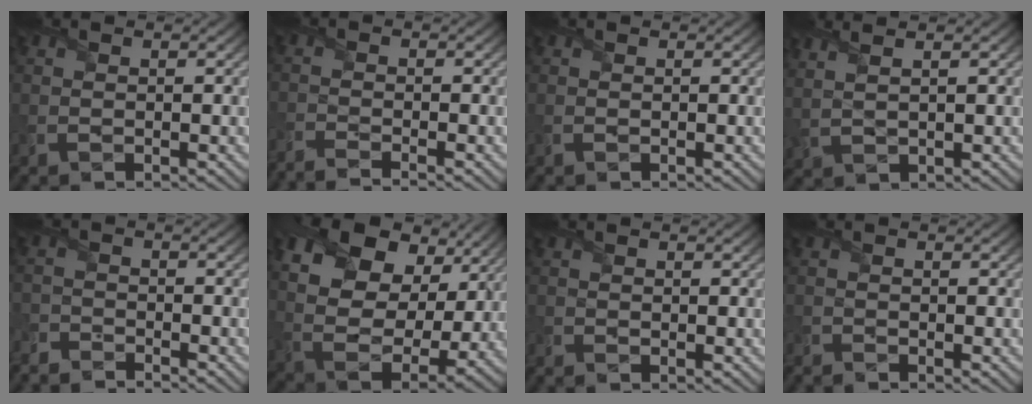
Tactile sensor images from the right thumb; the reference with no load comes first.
{"total": 3.0, "force": [-2.7, -0.4, 1.1], "torque": [-0.025, -0.005, -0.065]}
{"total": 0.0}
{"total": 3.4, "force": [2.5, 0.5, 2.4], "torque": [-0.050, 0.014, 0.039]}
{"total": 3.4, "force": [-3.4, 0.0, -0.1], "torque": [0.002, -0.004, -0.079]}
{"total": 19.8, "force": [9.6, 12.6, 11.9], "torque": [-0.260, 0.039, 0.183]}
{"total": 1.0, "force": [-1.0, 0.2, 0.1], "torque": [-0.007, -0.007, -0.022]}
{"total": 1.7, "force": [-1.7, -0.2, 0.0], "torque": [-0.004, -0.007, -0.040]}